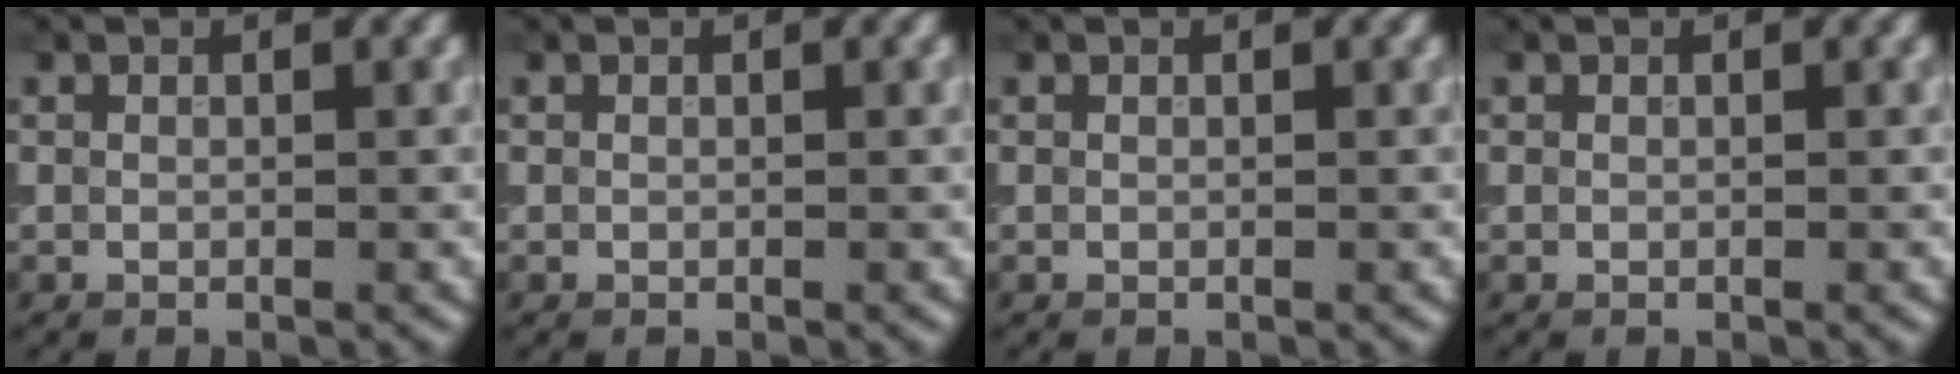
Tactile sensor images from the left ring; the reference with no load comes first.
{"total": 0.0}
{"total": 0.0}
{"total": 0.0}